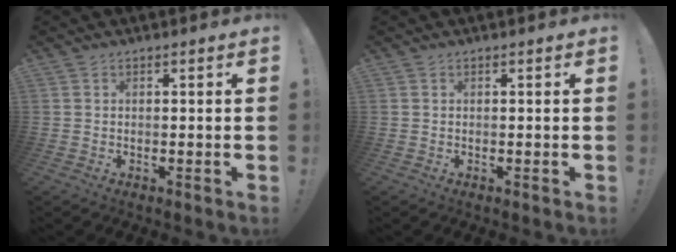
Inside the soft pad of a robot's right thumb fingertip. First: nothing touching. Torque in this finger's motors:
{"motor_torque": [0.00, 0.00, 0.00, 0.00, 0.00]}